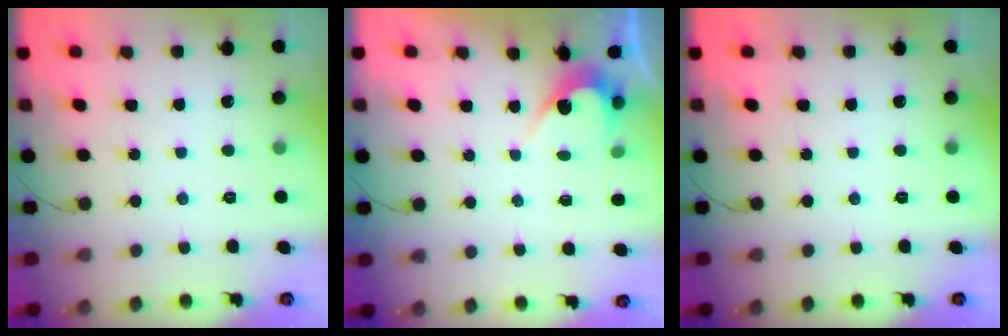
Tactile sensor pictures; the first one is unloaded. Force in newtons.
{"total": 2.9, "press": 2.9, "slide": 0.1}
{"total": 0.0}